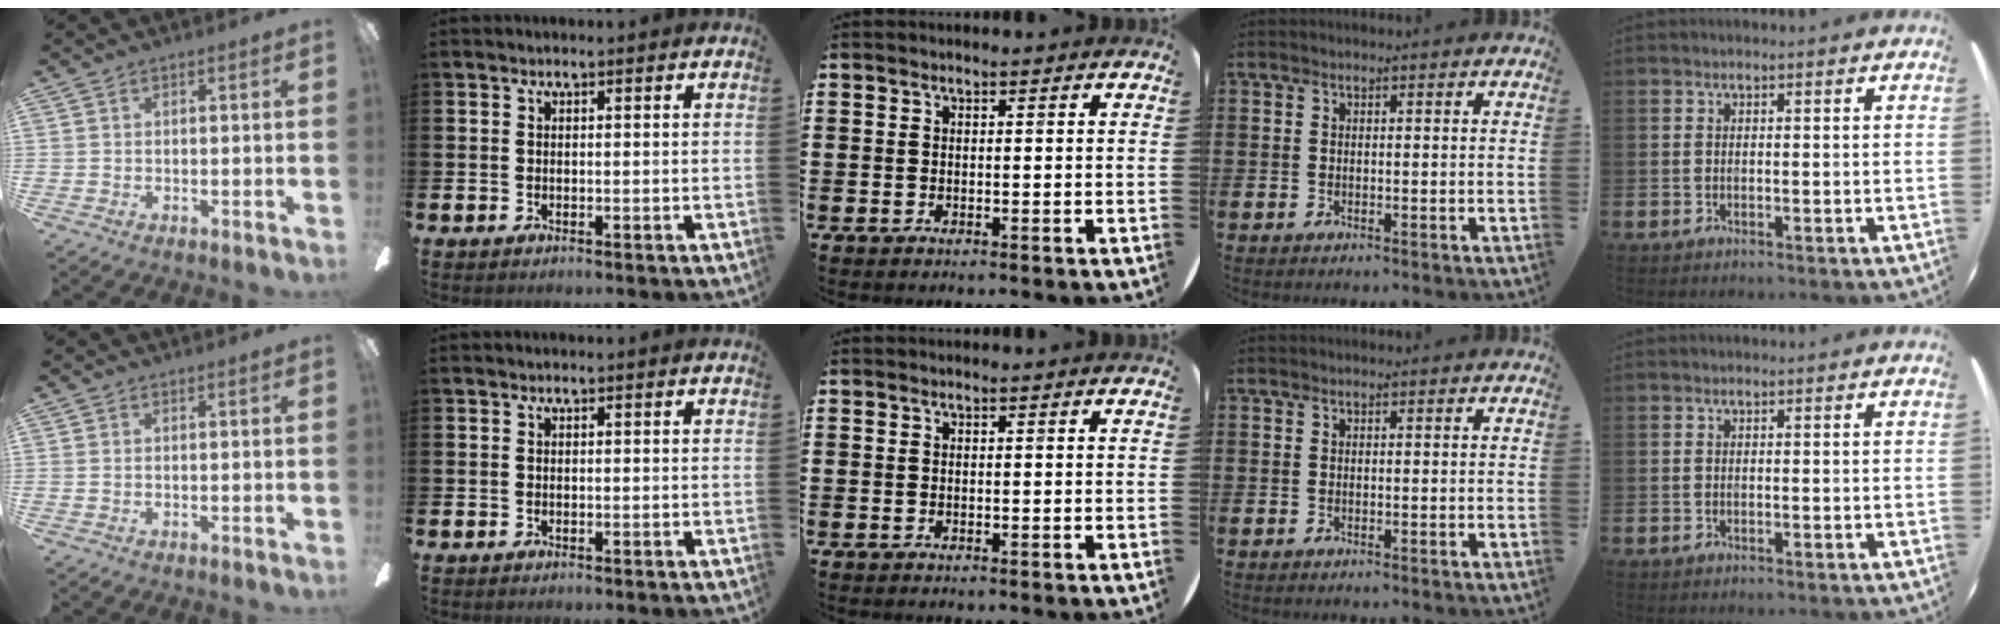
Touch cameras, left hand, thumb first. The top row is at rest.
{}